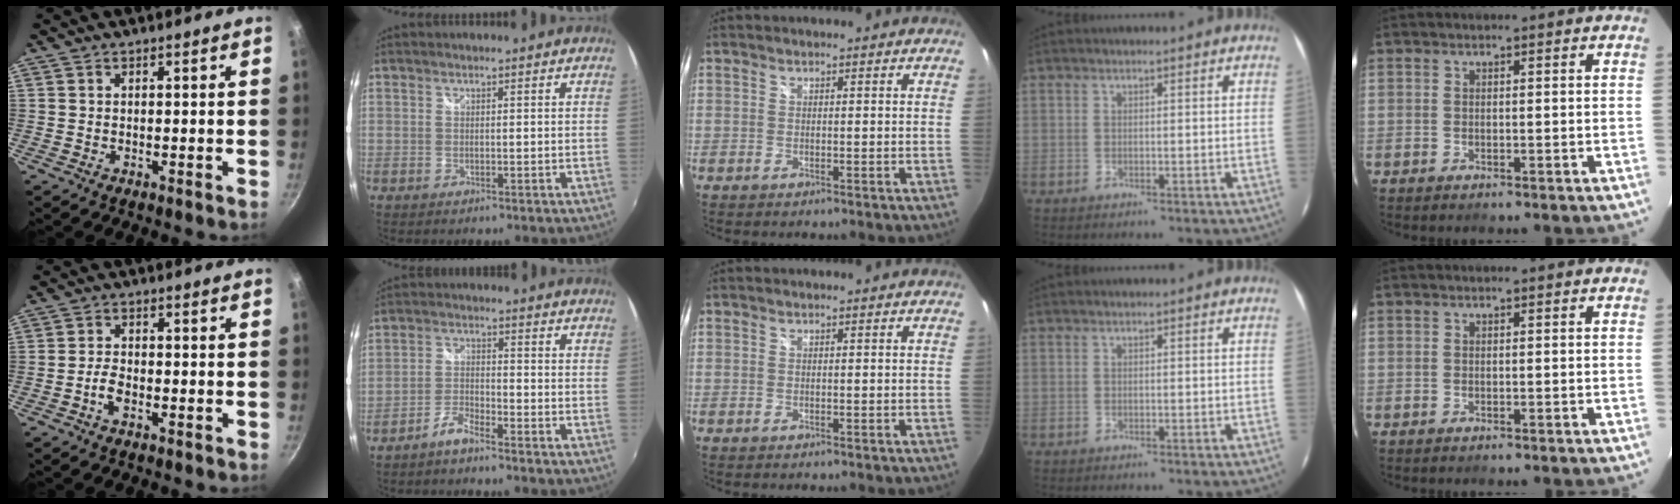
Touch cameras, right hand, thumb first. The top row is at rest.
{"thumb": {"total": 3.3, "force": [-1.7, 1.6, 2.3], "torque": [-0.047, 0.016, -0.035]}, "index": {"total": 3.6, "force": [-3.1, 0.7, 1.7], "torque": [-0.051, 0.007, -0.064]}}